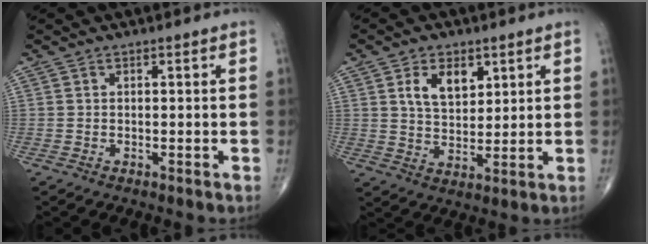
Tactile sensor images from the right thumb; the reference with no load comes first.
{"total": 7.7, "force": [3.4, 4.7, 5.1], "torque": [-0.068, -0.020, 0.063]}